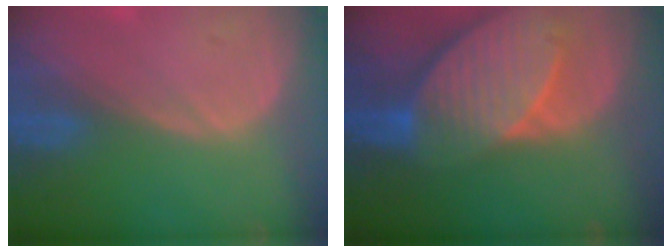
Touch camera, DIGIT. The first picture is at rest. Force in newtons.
{"total": 10.7, "press": 9.4, "slide": 5.1}